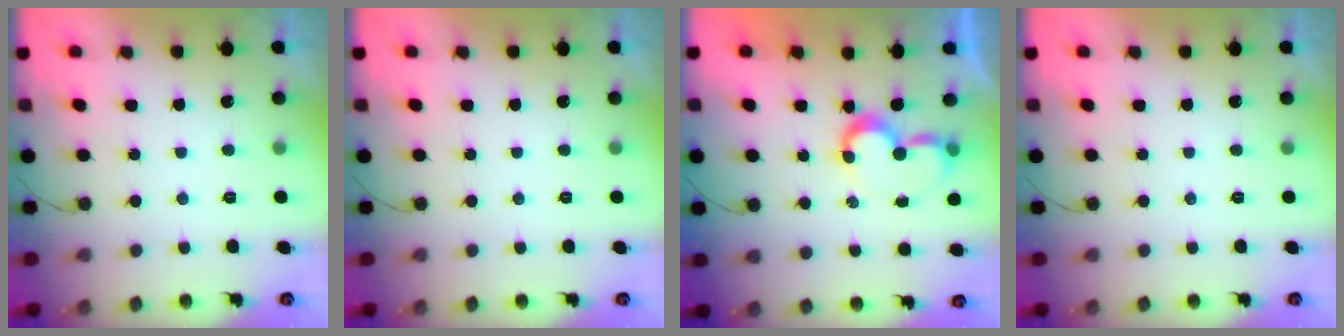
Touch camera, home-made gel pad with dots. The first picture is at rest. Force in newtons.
{"total": 0.0}
{"total": 7.7, "press": 7.7, "slide": 0.7}
{"total": 0.0}